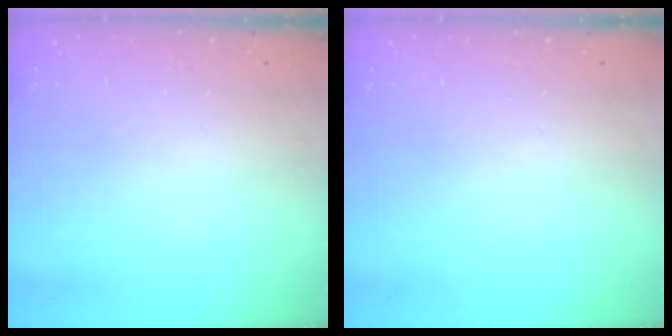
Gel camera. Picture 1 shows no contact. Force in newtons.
{"total": 0.0}